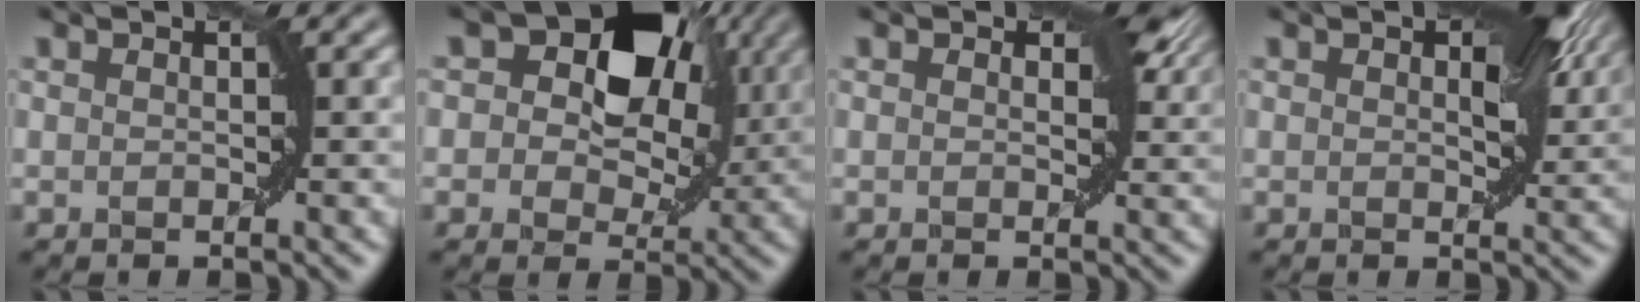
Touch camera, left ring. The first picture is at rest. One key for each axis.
{"total": 10.8, "fx": 3.4, "fy": 7.2, "fz": 7.3, "tx": -0.086, "ty": 0.012, "tz": 0.033}
{"total": 4.2, "fx": 1.7, "fy": 2.4, "fz": 3.0, "tx": -0.033, "ty": 0.000, "tz": 0.022}
{"total": 5.9, "fx": 2.0, "fy": 3.0, "fz": 4.7, "tx": -0.061, "ty": 0.002, "tz": 0.030}